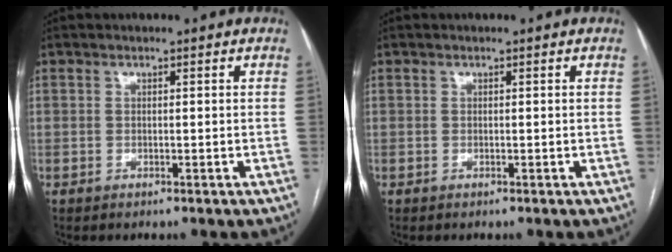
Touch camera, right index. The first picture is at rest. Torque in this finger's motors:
{"motor_torque": [0.00, 0.00, 0.00, 0.00]}